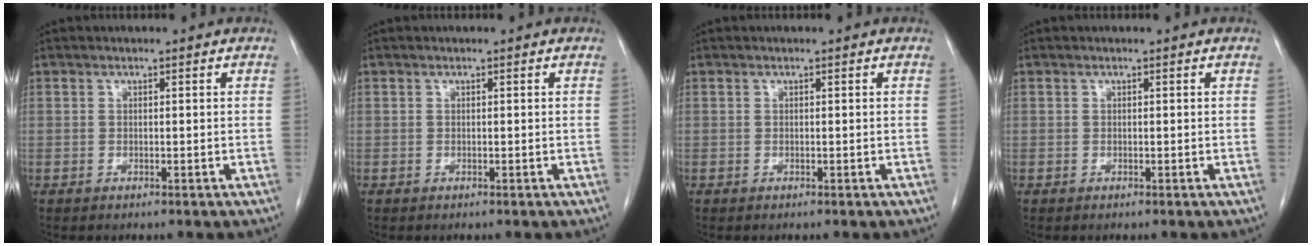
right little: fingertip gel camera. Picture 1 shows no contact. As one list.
[{"total": 0.0}, {"total": 0.0}, {"total": 0.0}]